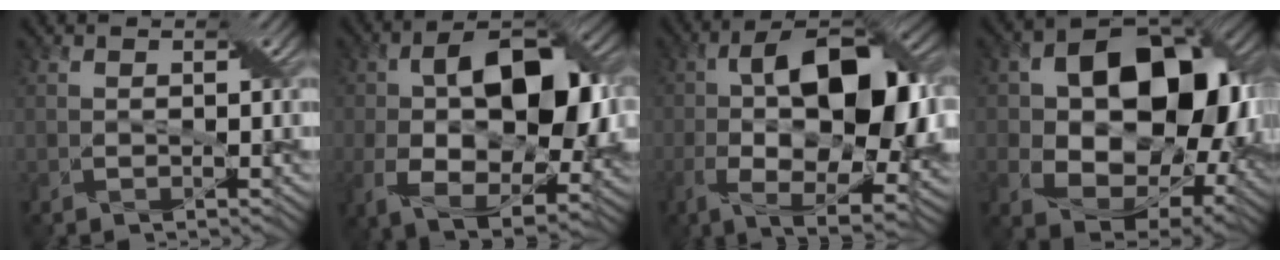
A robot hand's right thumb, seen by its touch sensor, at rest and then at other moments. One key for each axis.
{"total": 15.5, "fx": 0.2, "fy": 8.9, "fz": 12.7, "tx": -0.209, "ty": -0.006, "tz": -0.004}
{"total": 17.7, "fx": -1.1, "fy": 8.7, "fz": 15.3, "tx": -0.243, "ty": 0.004, "tz": -0.024}
{"total": 17.0, "fx": 1.0, "fy": 11.9, "fz": 12.1, "tx": -0.193, "ty": -0.024, "tz": 0.026}